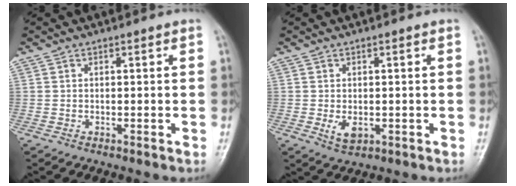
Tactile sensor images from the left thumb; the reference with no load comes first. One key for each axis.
{"total": 3.7, "fx": -0.6, "fy": 2.4, "fz": 2.9, "tx": -0.041, "ty": -0.007, "tz": -0.005}